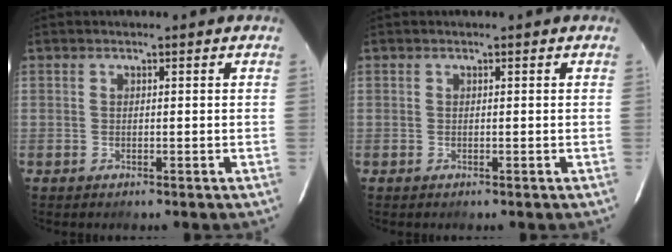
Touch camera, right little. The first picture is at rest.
{"total": 0.0}